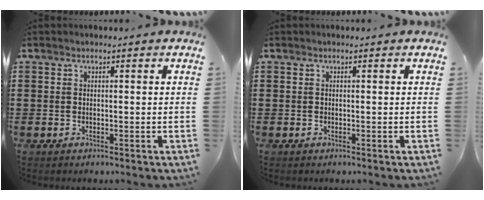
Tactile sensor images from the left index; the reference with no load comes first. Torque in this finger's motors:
{"motor_torque": [-0.01, 0.01, 0.00, 0.00]}